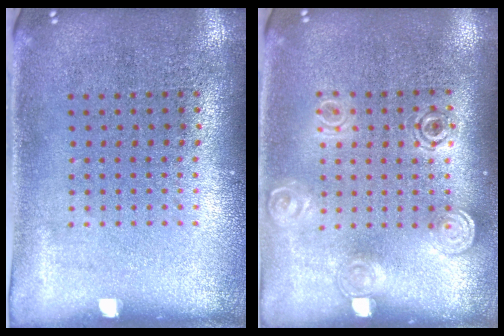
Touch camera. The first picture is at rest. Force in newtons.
{"total": 1.4, "press": 1.2, "slide": 0.7}